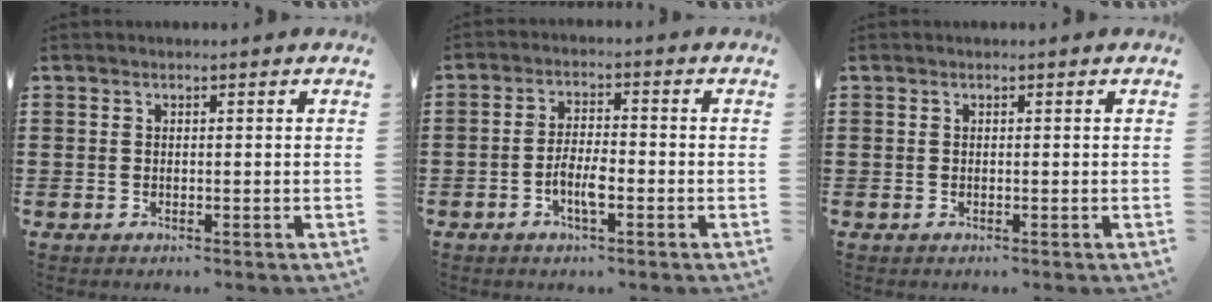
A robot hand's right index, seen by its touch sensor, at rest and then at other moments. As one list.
[{"total": 4.7, "force": [-1.8, 1.4, 4.0], "torque": [-0.083, 0.003, -0.037]}, {"total": 0.0}]